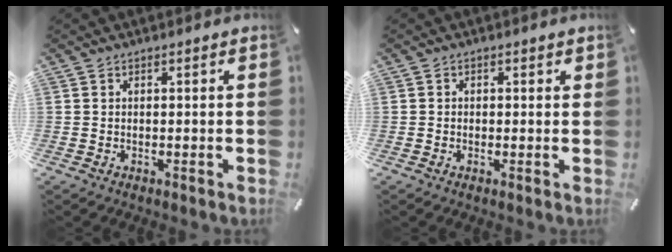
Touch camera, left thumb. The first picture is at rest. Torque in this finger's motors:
{"motor_torque": [-0.12, -0.29, 0.05, 0.12, -0.01]}